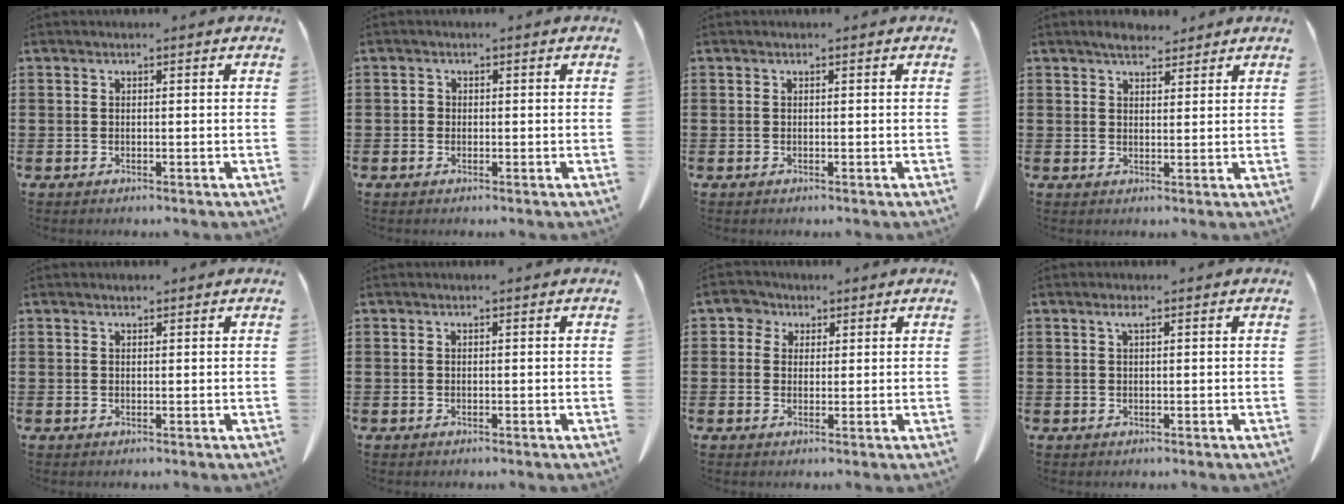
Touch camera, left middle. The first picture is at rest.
{"total": 0.8, "force": [-0.1, 0.8, 0.3], "torque": [-0.009, 0.005, -0.002]}
{"total": 0.0}
{"total": 3.3, "force": [2.9, 1.0, 1.1], "torque": [-0.019, -0.003, 0.053]}
{"total": 0.6, "force": [0.5, 0.3, 0.2], "torque": [-0.005, 0.002, 0.011]}
{"total": 0.0}
{"total": 3.0, "force": [1.7, 2.3, 0.8], "torque": [-0.019, 0.007, 0.028]}
{"total": 1.1, "force": [0.5, 0.2, 1.0], "torque": [-0.022, 0.004, 0.008]}